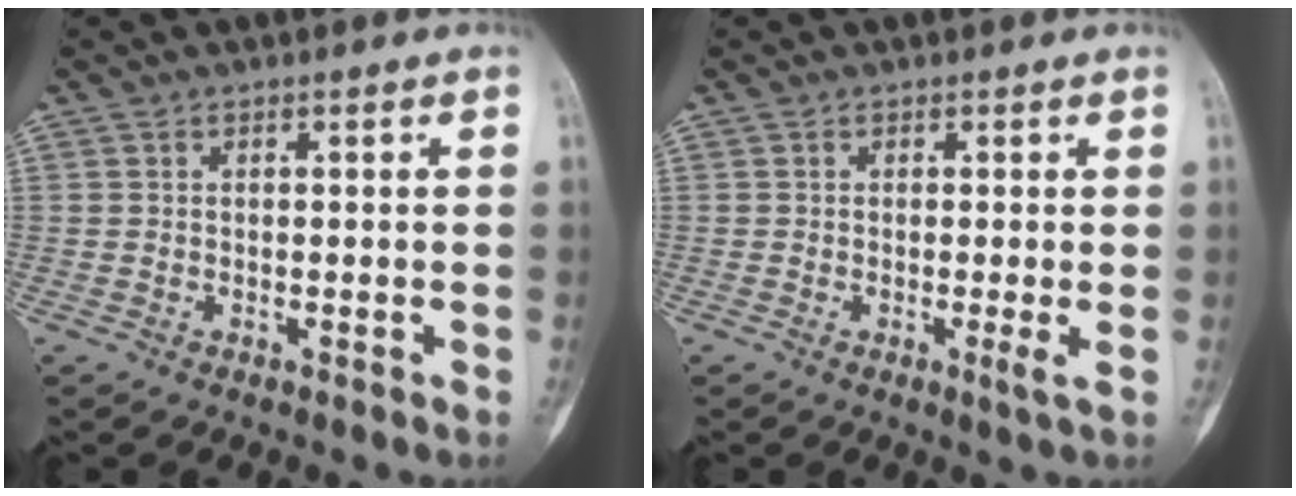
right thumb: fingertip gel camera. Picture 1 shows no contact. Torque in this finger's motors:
{"motor_torque": [-0.10, 0.15, 0.09, 0.13, 0.01]}